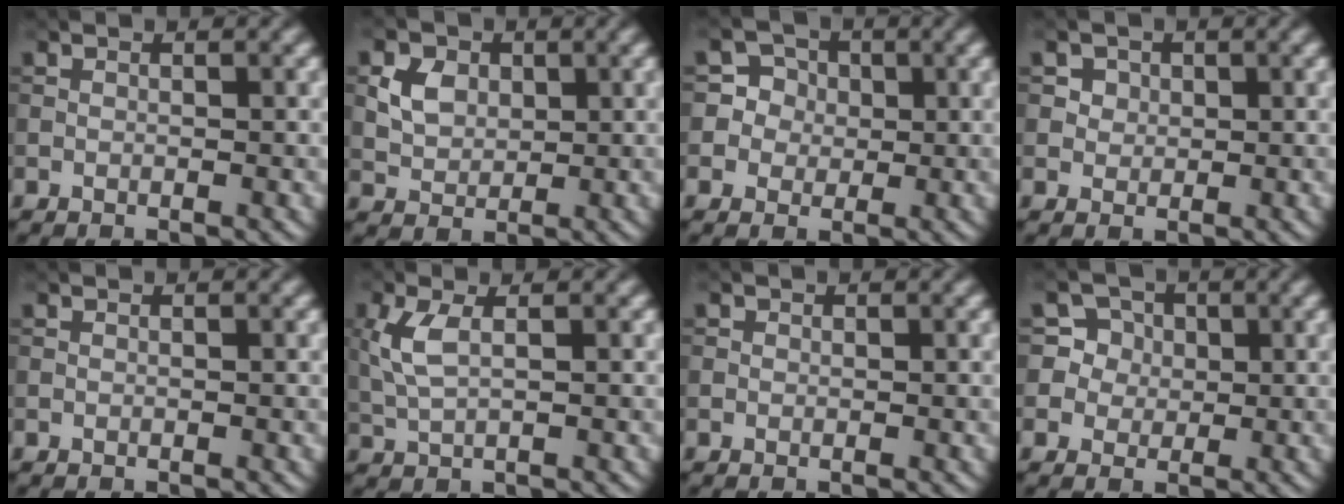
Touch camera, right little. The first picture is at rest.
{"total": 2.3, "force": [0.2, 2.0, 1.2], "torque": [-0.027, 0.001, 0.011]}
{"total": 3.3, "force": [0.1, 3.3, 0.3], "torque": [0.008, 0.011, 0.007]}
{"total": 1.8, "force": [0.8, 1.6, 0.5], "torque": [-0.024, 0.000, 0.032]}
{"total": 0.0}
{"total": 2.5, "force": [0.3, 0.9, 2.4], "torque": [-0.063, 0.005, 0.016]}
{"total": 0.5, "force": [-0.2, -0.1, -0.4], "torque": [0.009, 0.002, 0.006]}
{"total": 4.3, "force": [1.2, 4.0, 0.8], "torque": [-0.012, 0.013, 0.027]}